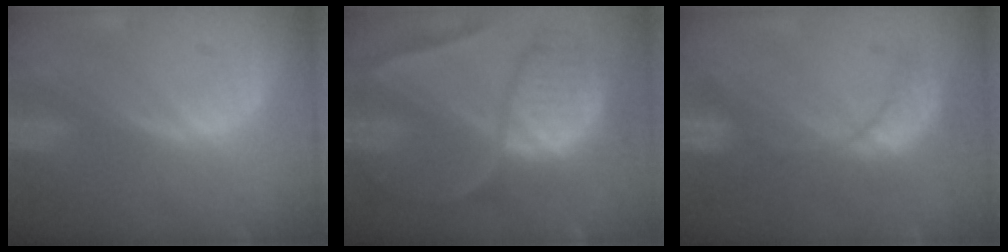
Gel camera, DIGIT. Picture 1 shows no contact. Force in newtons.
{"total": 10.4, "press": 10.3, "slide": 1.1}
{"total": 9.1, "press": 7.9, "slide": 4.5}